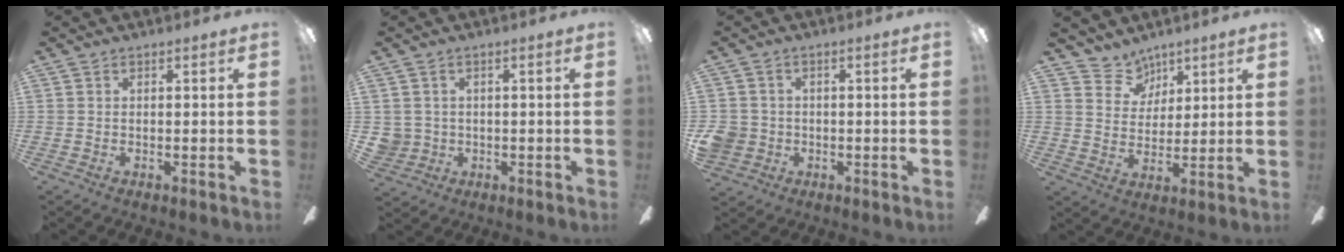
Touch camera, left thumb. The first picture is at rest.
{"total": 3.3, "force": [0.7, 3.3, 0.0], "torque": [-0.018, 0.004, 0.014]}
{"total": 4.7, "force": [-0.7, 4.6, 1.0], "torque": [-0.030, 0.007, -0.011]}
{"total": 7.7, "force": [5.9, 4.9, 0.2], "torque": [-0.015, -0.037, 0.113]}